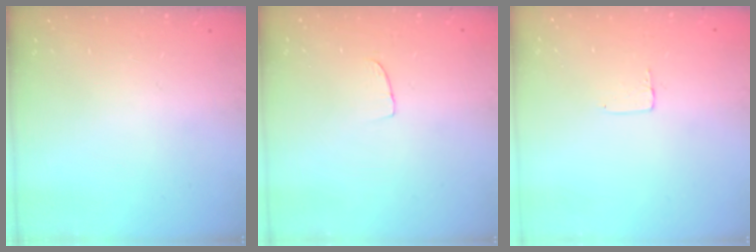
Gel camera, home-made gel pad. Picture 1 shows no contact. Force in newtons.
{"total": 2.5, "press": 2.5, "slide": 0.1}
{"total": 3.5, "press": 3.5, "slide": 0.2}